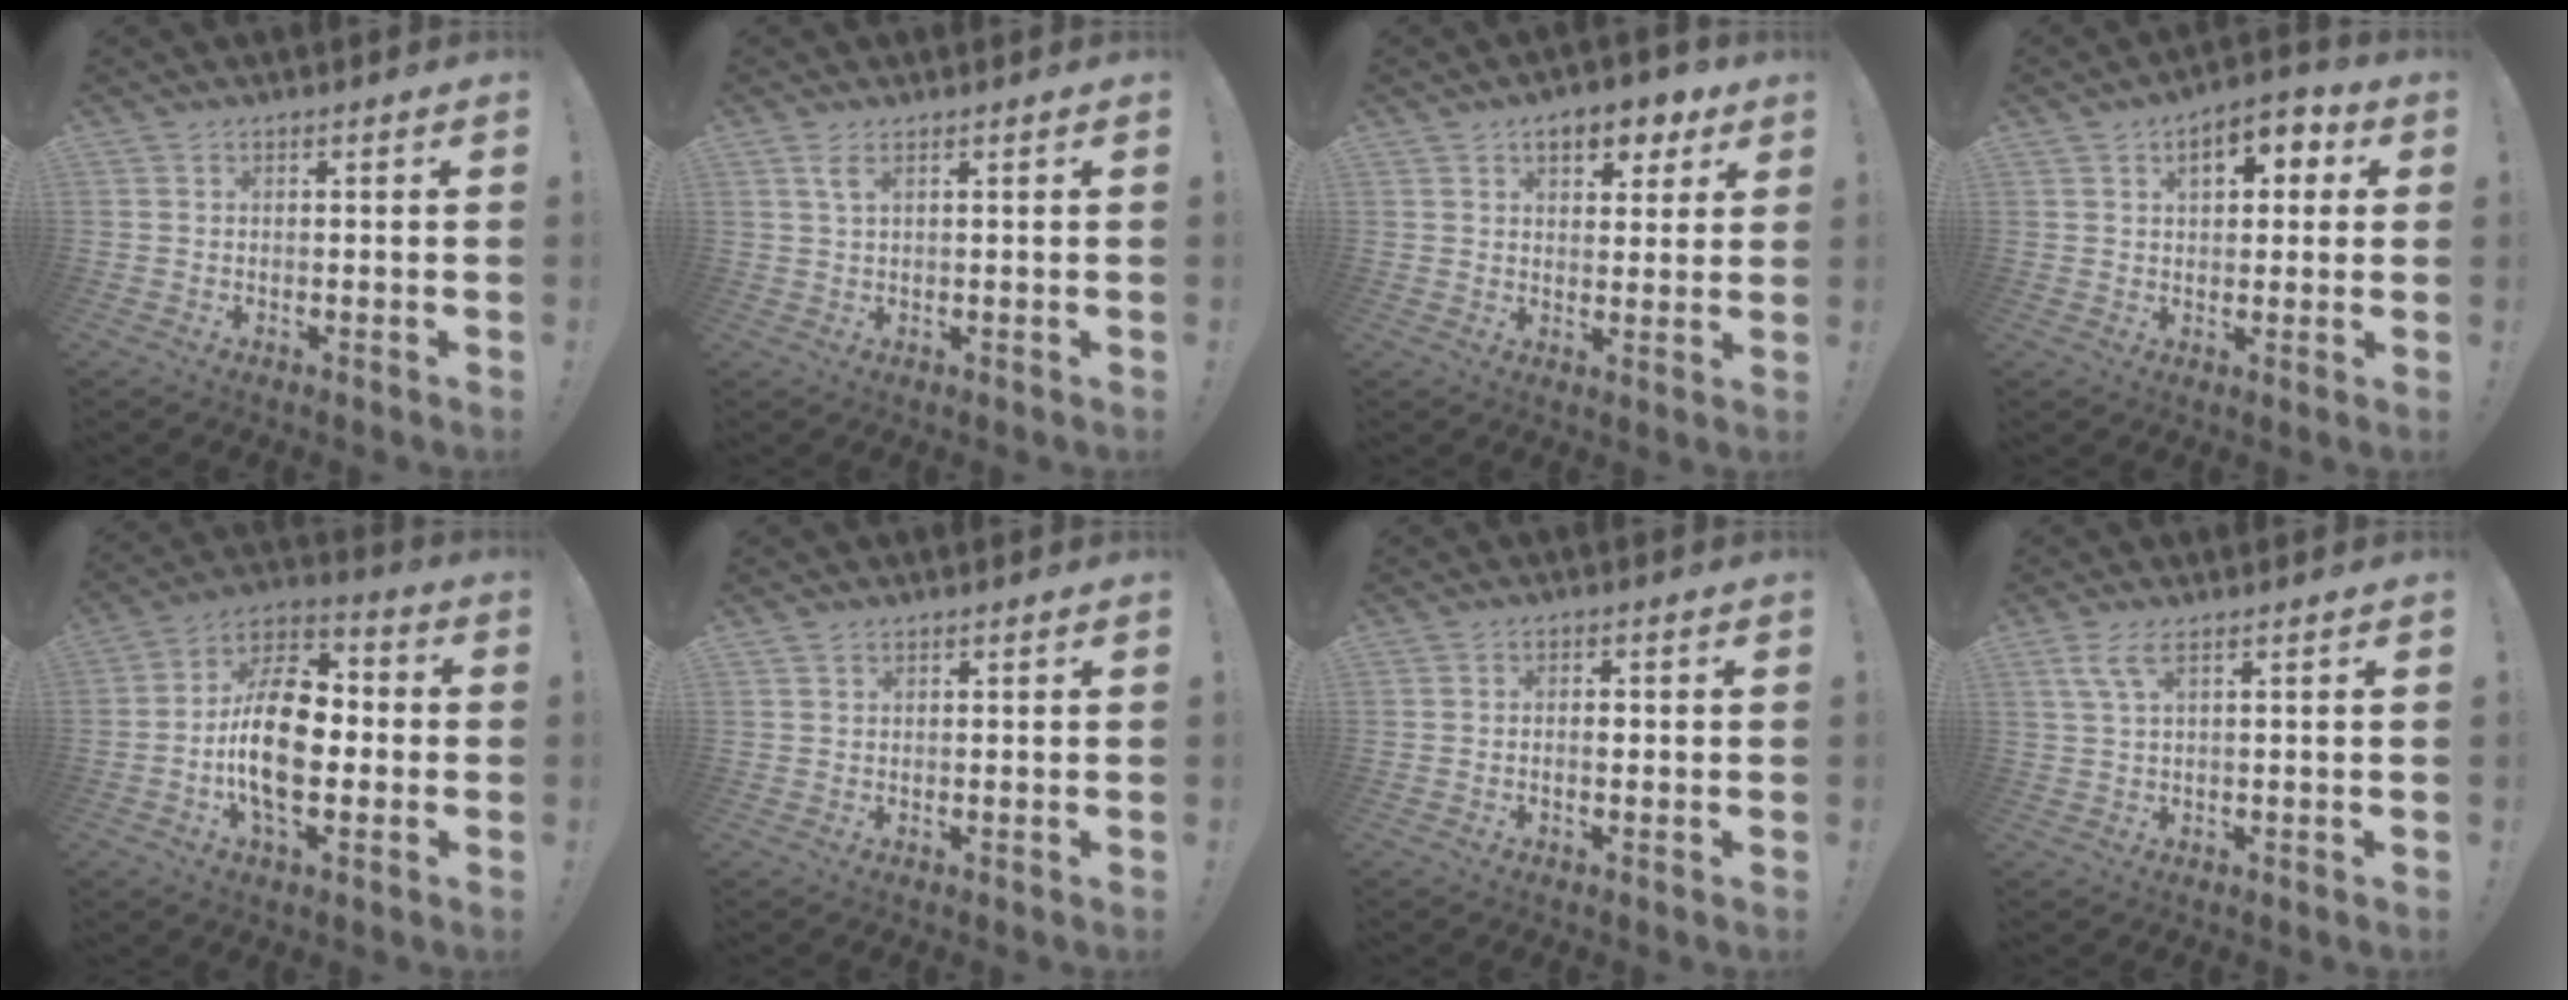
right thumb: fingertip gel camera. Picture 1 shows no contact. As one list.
[{"total": 2.6, "force": [1.2, 0.7, 2.2], "torque": [-0.047, 0.002, 0.020]}, {"total": 8.3, "force": [4.6, 4.7, 5.1], "torque": [-0.065, -0.014, 0.079]}, {"total": 8.1, "force": [2.8, 4.8, 5.9], "torque": [-0.073, 0.000, 0.041]}, {"total": 19.0, "force": [-3.0, 10.7, 15.5], "torque": [-0.285, 0.021, -0.051]}, {"total": 0.9, "force": [0.7, 0.5, 0.2], "torque": [-0.004, 0.000, 0.014]}, {"total": 1.6, "force": [-0.4, 0.9, 1.3], "torque": [-0.017, 0.005, -0.008]}, {"total": 4.5, "force": [2.2, 1.1, 3.8], "torque": [-0.076, -0.003, 0.041]}]